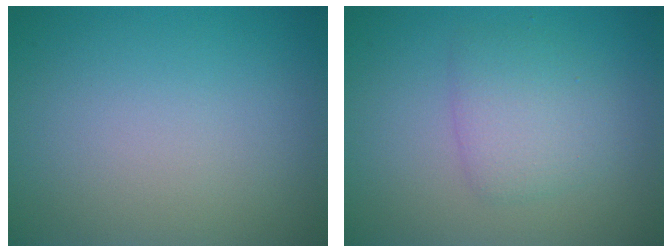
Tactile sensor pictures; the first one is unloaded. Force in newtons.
{"total": 2.9, "press": 2.9, "slide": 0.1}